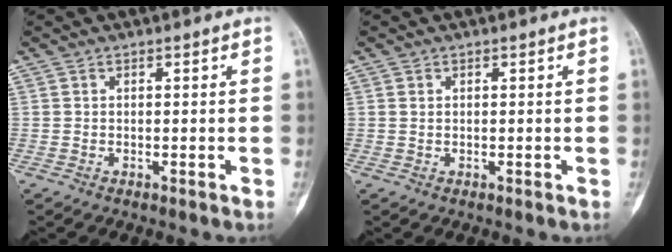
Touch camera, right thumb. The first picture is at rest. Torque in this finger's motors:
{"motor_torque": [-0.02, -0.26, 0.25, 0.08, 0.05]}